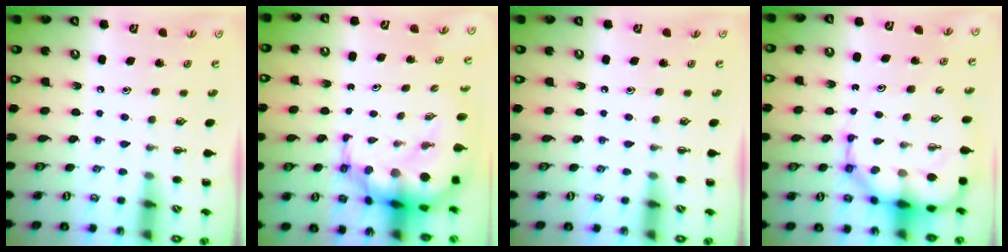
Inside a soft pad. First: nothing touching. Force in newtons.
{"total": 12.4, "press": 12.0, "slide": 3.3}
{"total": 0.0}
{"total": 12.5, "press": 12.0, "slide": 3.5}